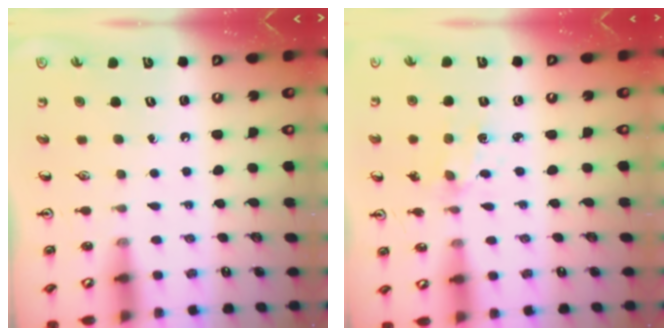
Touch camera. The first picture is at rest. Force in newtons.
{"total": 1.7, "press": 1.6, "slide": 0.5}